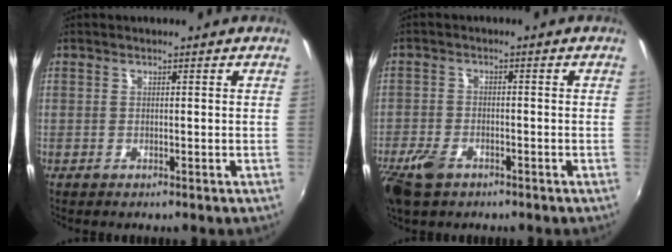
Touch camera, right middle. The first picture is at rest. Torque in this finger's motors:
{"motor_torque": [0.78, -0.70, 0.31, 0.09]}